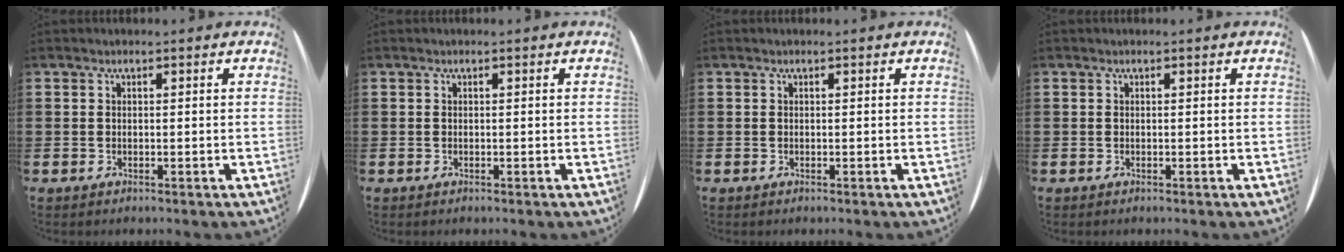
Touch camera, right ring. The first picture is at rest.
{"total": 0.0}
{"total": 0.0}
{"total": 0.0}